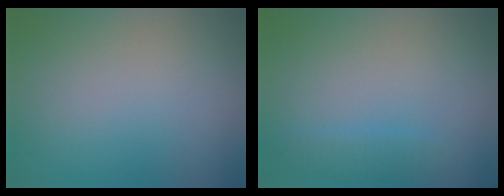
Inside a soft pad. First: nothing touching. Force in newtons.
{"total": 1.3, "press": 1.3, "slide": 0.1}